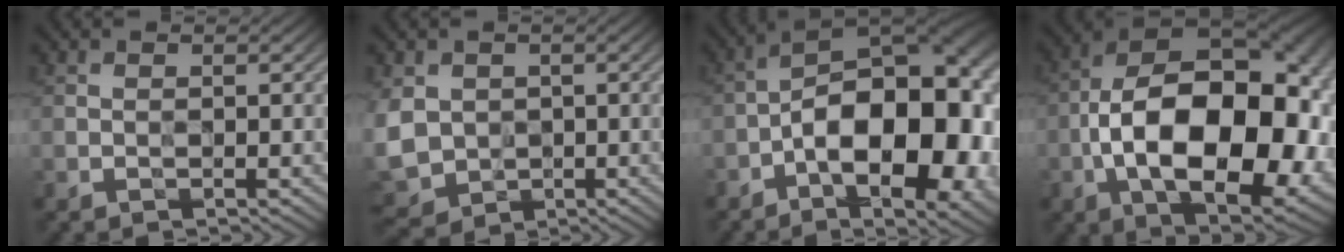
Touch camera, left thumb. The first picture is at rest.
{"total": 7.6, "force": [0.3, 6.4, 4.1], "torque": [-0.138, -0.017, 0.004]}
{"total": 20.9, "force": [-4.5, 10.2, 17.6], "torque": [-0.247, 0.002, -0.074]}
{"total": 21.3, "force": [-3.1, 11.7, 17.5], "torque": [-0.298, -0.024, -0.041]}